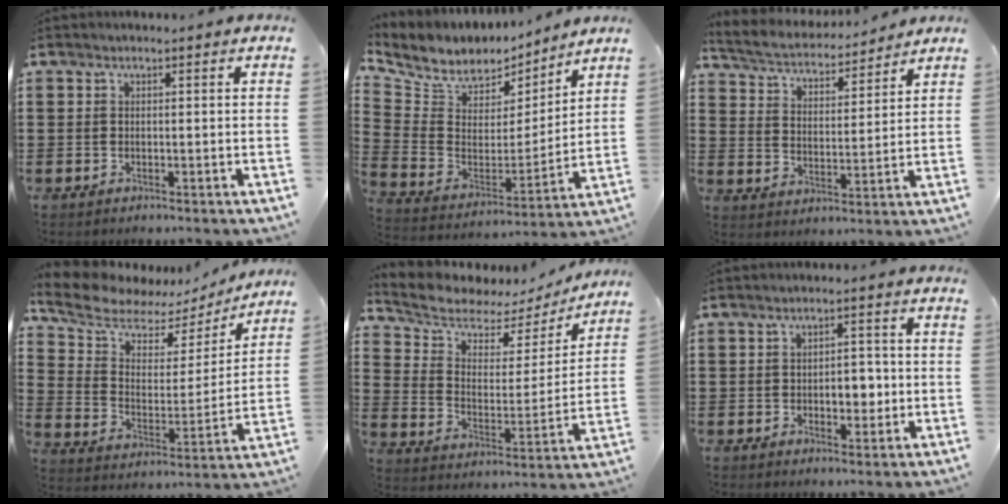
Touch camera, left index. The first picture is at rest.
{"total": 7.2, "force": [5.9, 3.8, 1.5], "torque": [-0.070, -0.040, 0.107]}
{"total": 4.3, "force": [4.3, 0.4, 0.8], "torque": [-0.039, -0.028, 0.069]}
{"total": 8.3, "force": [6.8, 3.6, 3.0], "torque": [-0.098, -0.035, 0.118]}
{"total": 6.2, "force": [5.3, 2.6, 1.7], "torque": [-0.070, -0.034, 0.088]}
{"total": 4.5, "force": [-0.8, 2.5, 3.6], "torque": [-0.053, 0.001, -0.022]}